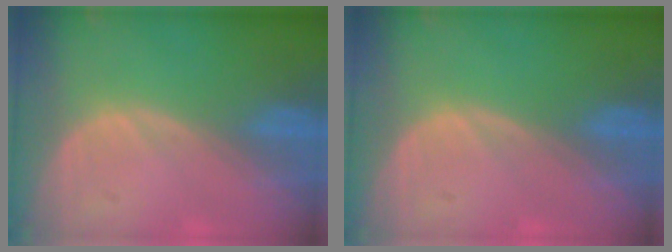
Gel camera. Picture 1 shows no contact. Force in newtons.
{"total": 0.0}